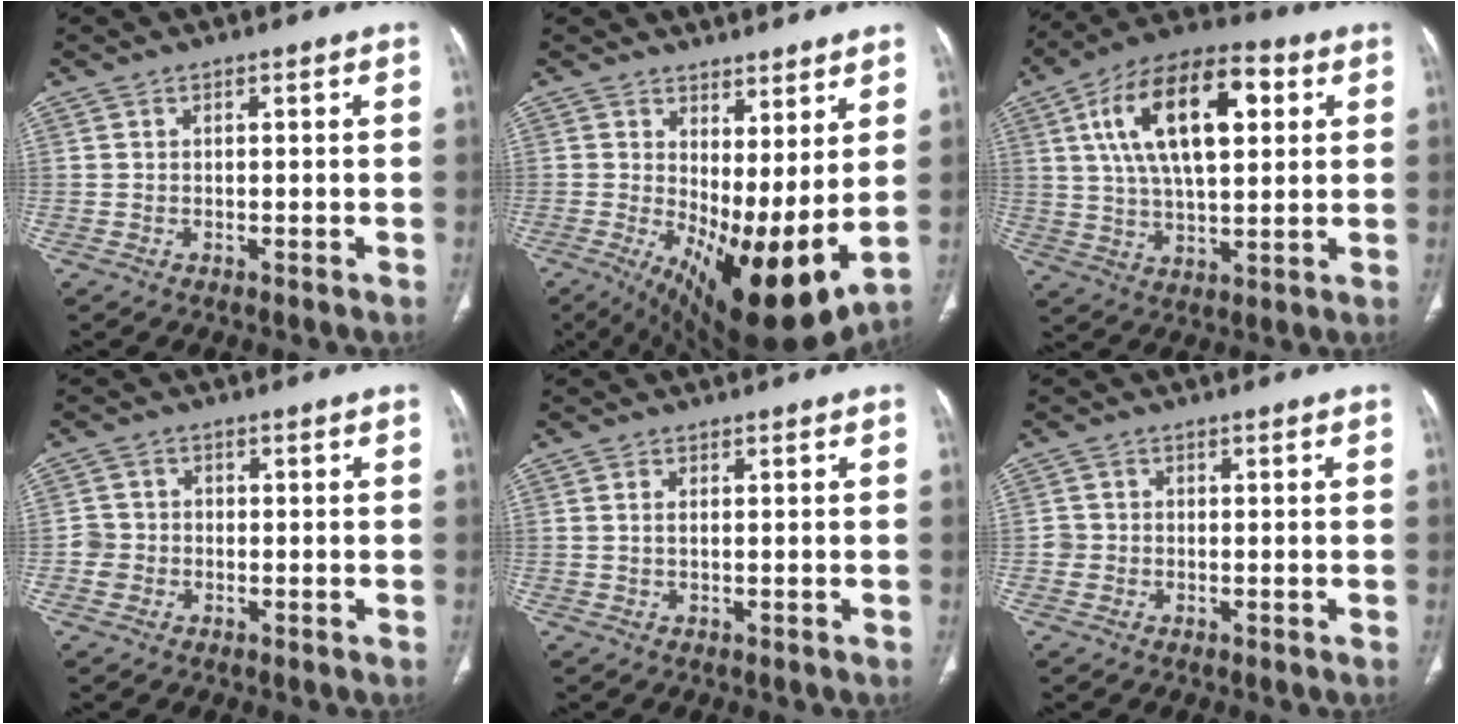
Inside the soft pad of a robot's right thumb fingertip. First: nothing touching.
{"total": 16.0, "force": [2.0, 6.0, 14.7], "torque": [-0.243, -0.036, 0.051]}
{"total": 19.9, "force": [5.7, 9.4, 16.5], "torque": [-0.270, 0.008, 0.091]}
{"total": 3.1, "force": [-0.9, 2.9, 0.5], "torque": [0.009, 0.012, -0.023]}
{"total": 1.0, "force": [0.3, 0.5, 0.8], "torque": [-0.020, 0.002, 0.006]}
{"total": 2.0, "force": [-0.4, 1.9, 0.2], "torque": [0.007, 0.008, -0.011]}